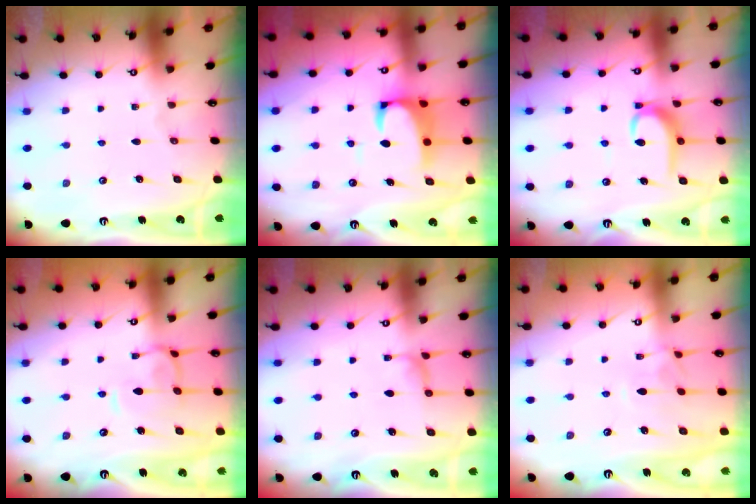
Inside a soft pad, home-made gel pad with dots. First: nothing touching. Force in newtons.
{"total": 3.7, "press": 3.6, "slide": 1.0}
{"total": 8.3, "press": 8.3, "slide": 0.3}
{"total": 2.2, "press": 2.0, "slide": 0.7}
{"total": 1.7, "press": 1.5, "slide": 0.8}
{"total": 2.6, "press": 2.5, "slide": 0.6}